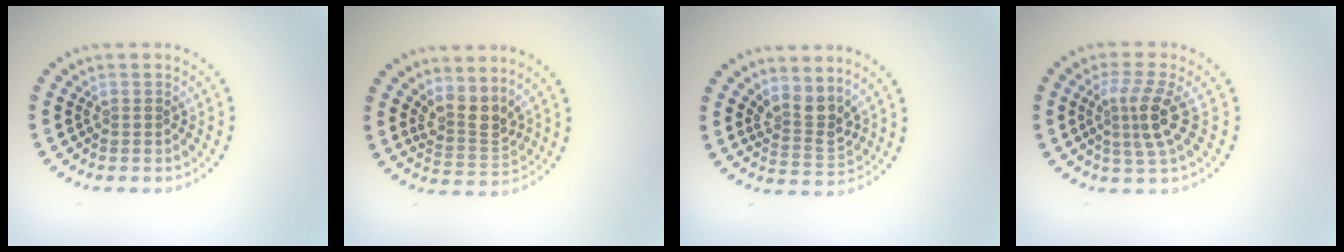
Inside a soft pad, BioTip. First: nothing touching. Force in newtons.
{"total": 3.0, "press": 2.2, "slide": 2.1}
{"total": 2.8, "press": 2.0, "slide": 2.0}
{"total": 3.4, "press": 2.8, "slide": 1.9}